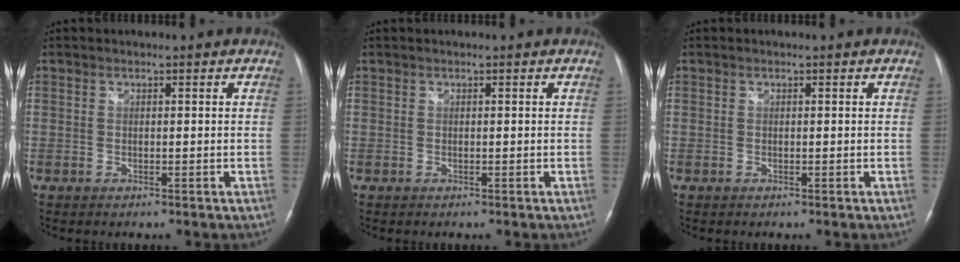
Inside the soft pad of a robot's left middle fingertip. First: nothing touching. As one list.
[{"total": 0.0}, {"total": 0.0}]